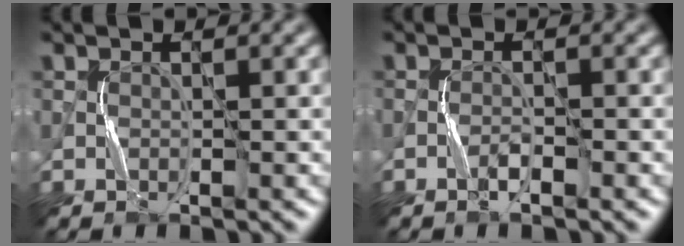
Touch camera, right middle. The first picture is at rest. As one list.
[{"total": 1.2, "force": [-0.9, 0.1, 0.7], "torque": [-0.015, 0.005, -0.018]}]